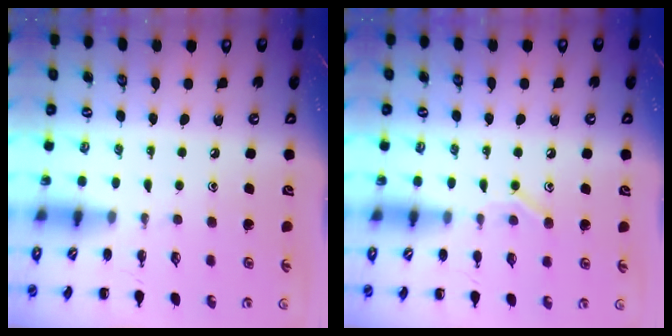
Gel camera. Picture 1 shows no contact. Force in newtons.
{"total": 8.4, "press": 8.3, "slide": 1.6}